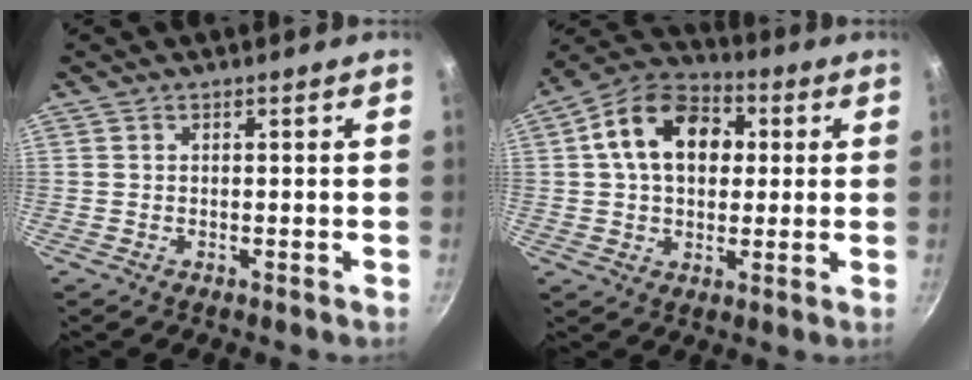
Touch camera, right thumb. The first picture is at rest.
{"total": 15.6, "force": [3.1, 11.1, 10.5], "torque": [-0.144, 0.023, 0.033]}